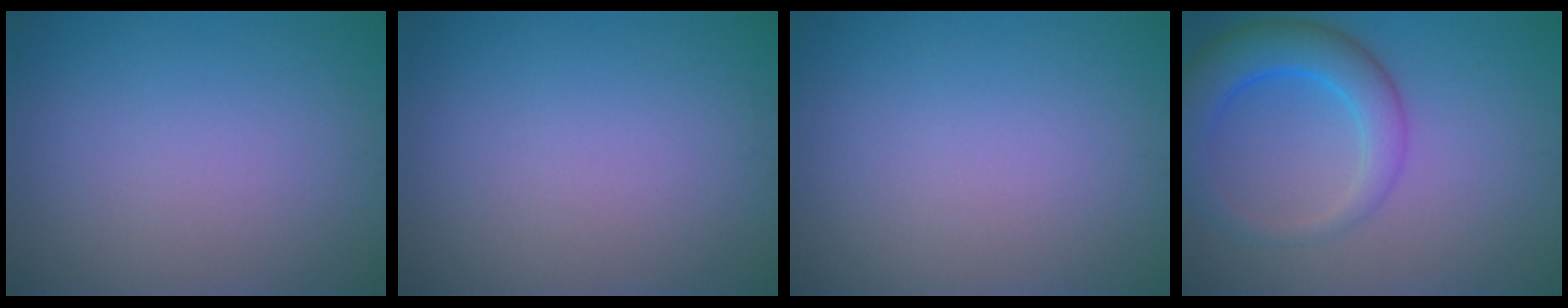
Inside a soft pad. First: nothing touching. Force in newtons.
{"total": 0.0}
{"total": 0.0}
{"total": 5.4, "press": 5.4, "slide": 0.3}